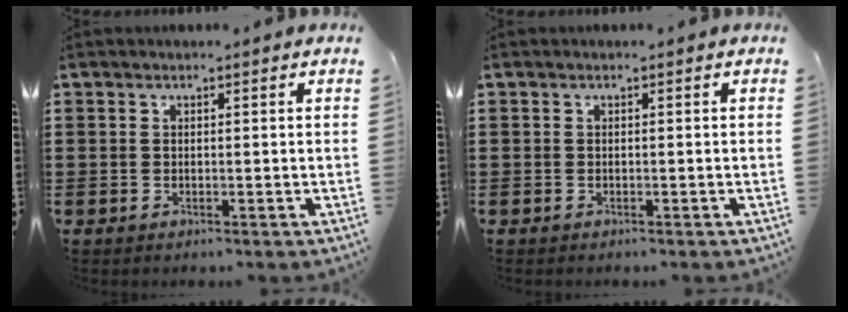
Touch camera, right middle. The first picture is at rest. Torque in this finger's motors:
{"motor_torque": [-1.25, 0.89, -0.17, -0.05]}